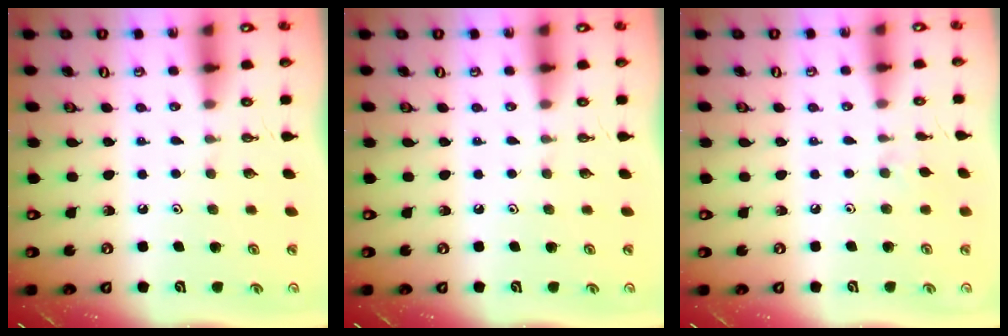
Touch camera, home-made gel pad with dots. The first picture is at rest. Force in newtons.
{"total": 0.0}
{"total": 3.8, "press": 3.7, "slide": 0.4}